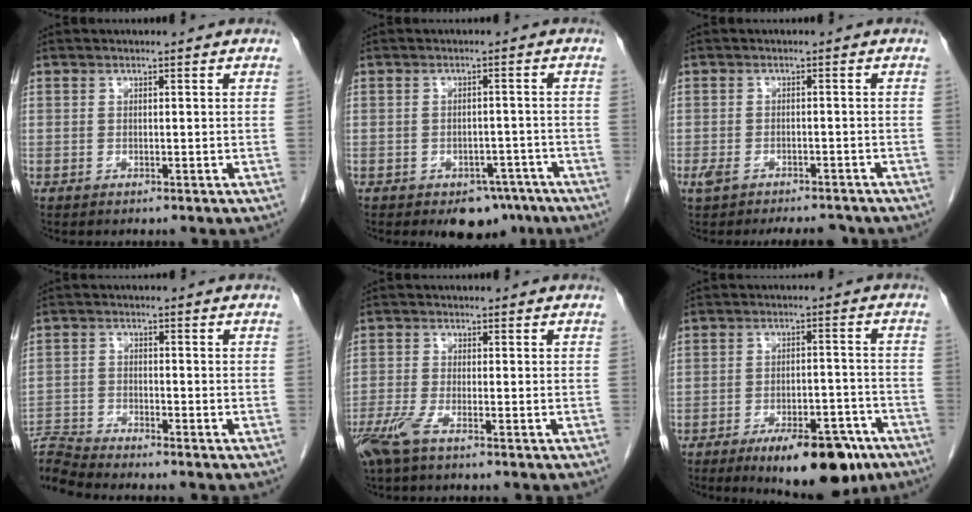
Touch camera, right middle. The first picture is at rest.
{"total": 5.5, "force": [-4.0, 2.9, 2.3], "torque": [-0.022, 0.004, -0.051]}
{"total": 7.2, "force": [-5.8, 2.7, 3.2], "torque": [-0.052, 0.008, -0.081]}
{"total": 5.9, "force": [-5.6, -1.8, 0.1], "torque": [-0.013, -0.002, -0.109]}
{"total": 3.9, "force": [-2.5, 0.4, 3.0], "torque": [-0.068, -0.012, -0.055]}
{"total": 12.2, "force": [-8.2, 3.9, 8.2], "torque": [-0.106, -0.001, -0.119]}